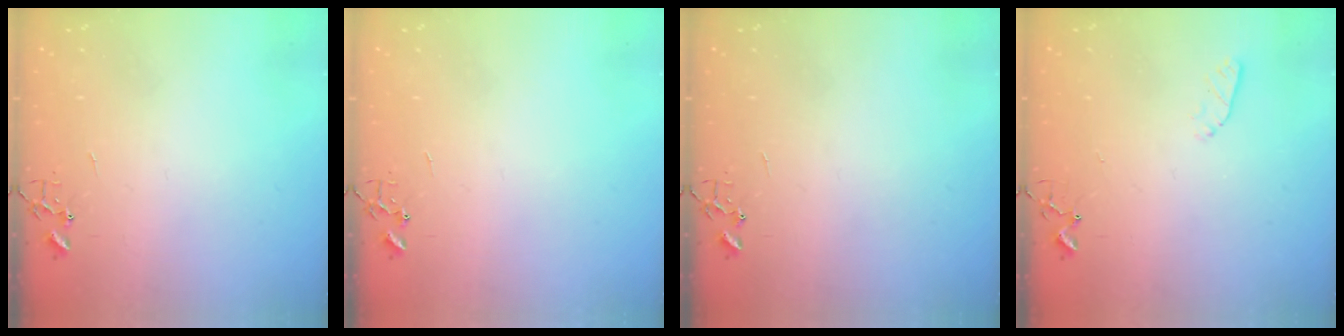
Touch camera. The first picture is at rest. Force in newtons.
{"total": 0.0}
{"total": 0.0}
{"total": 3.5, "press": 3.4, "slide": 0.5}